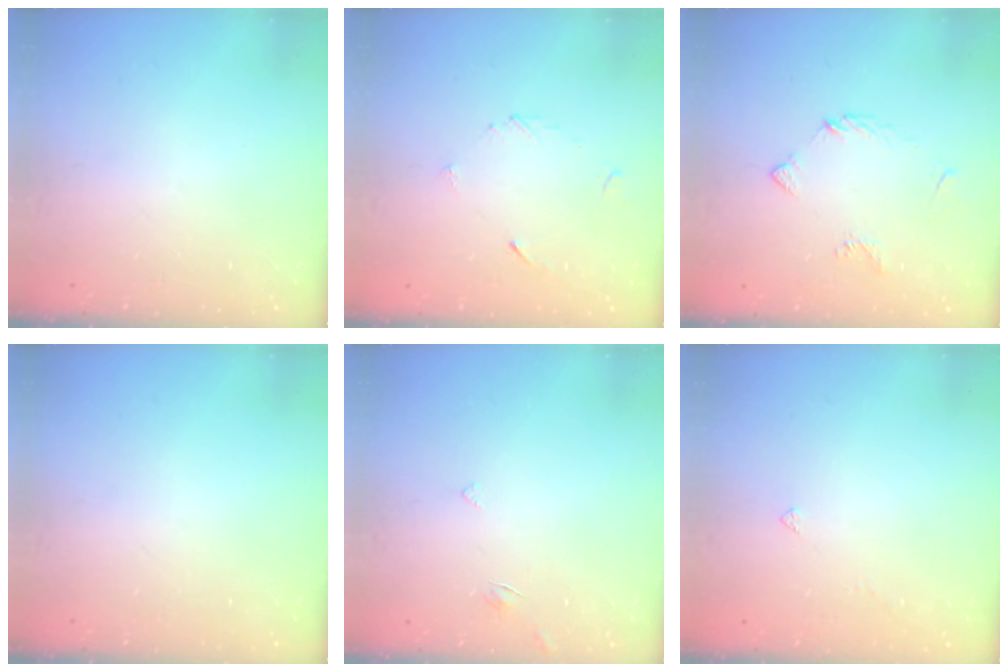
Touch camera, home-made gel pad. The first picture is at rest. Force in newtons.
{"total": 4.0, "press": 3.9, "slide": 0.5}
{"total": 4.4, "press": 4.3, "slide": 0.7}
{"total": 0.0}
{"total": 2.8, "press": 2.8, "slide": 0.3}
{"total": 1.9, "press": 1.8, "slide": 0.4}